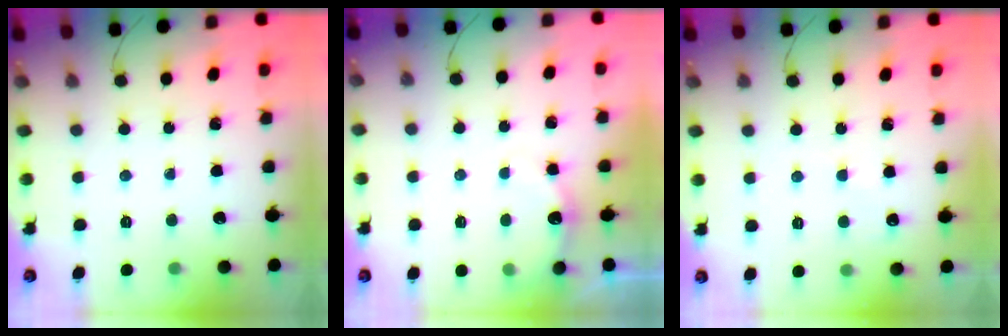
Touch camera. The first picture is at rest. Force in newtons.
{"total": 6.7, "press": 6.5, "slide": 1.4}
{"total": 4.7, "press": 4.5, "slide": 1.3}